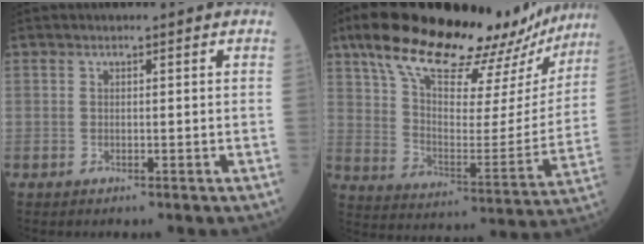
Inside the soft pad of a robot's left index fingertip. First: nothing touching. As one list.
[{"total": 29.2, "force": [23.3, 7.7, 15.8], "torque": [-0.254, 0.013, 0.325]}]